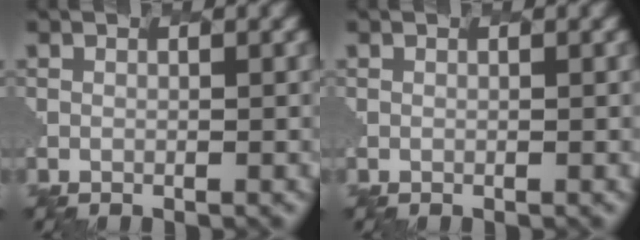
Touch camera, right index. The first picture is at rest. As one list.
[{"total": 0.0}]